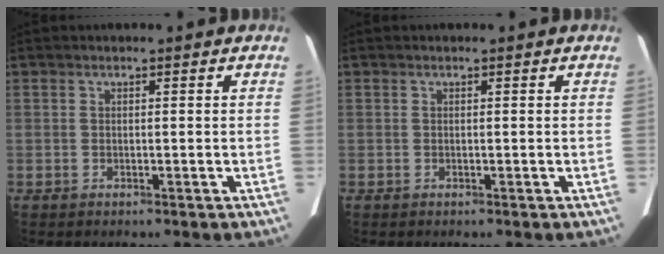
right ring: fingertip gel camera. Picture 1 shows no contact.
{"total": 0.0}